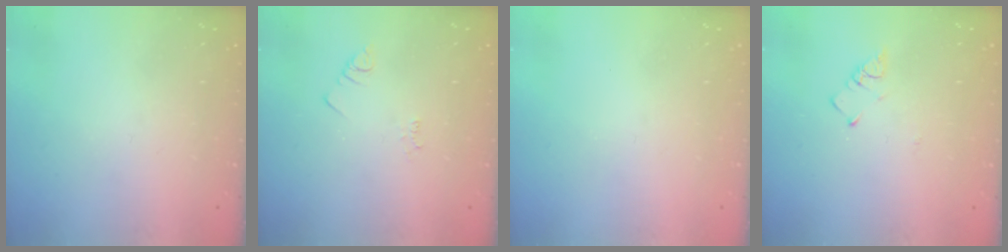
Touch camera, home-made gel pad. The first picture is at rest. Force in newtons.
{"total": 2.2, "press": 2.1, "slide": 0.4}
{"total": 0.0}
{"total": 2.6, "press": 2.6, "slide": 0.5}